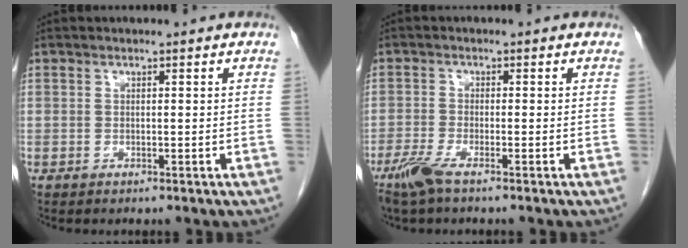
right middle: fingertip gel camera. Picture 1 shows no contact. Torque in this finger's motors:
{"motor_torque": [0.69, -0.47, 0.23, 0.05]}